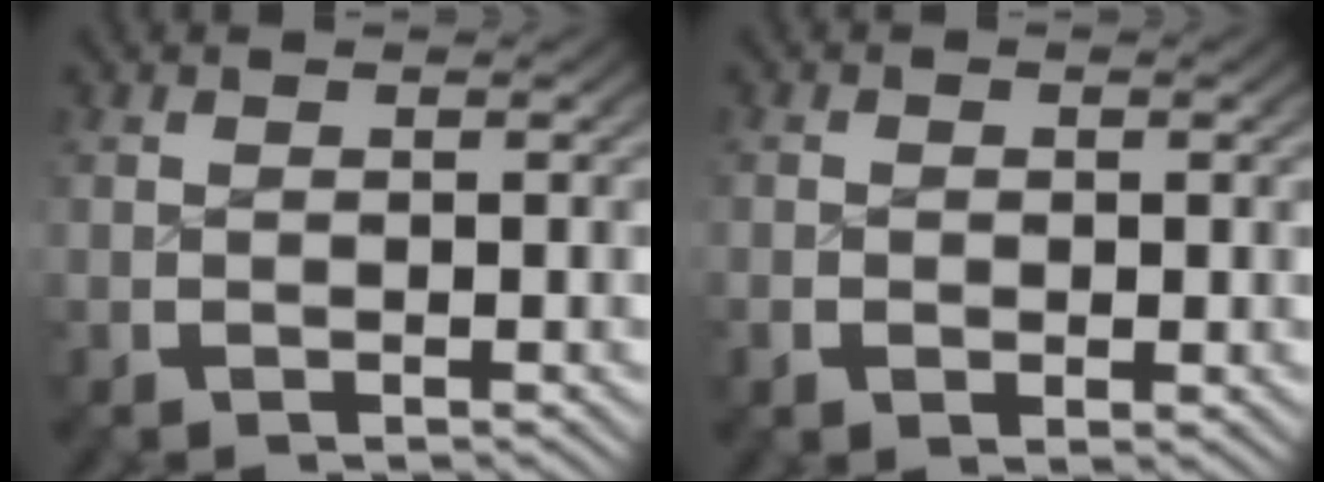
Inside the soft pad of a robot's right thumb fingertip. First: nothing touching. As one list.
[{"total": 1.2, "force": [-0.2, 0.8, 0.8], "torque": [-0.017, -0.007, -0.002]}]